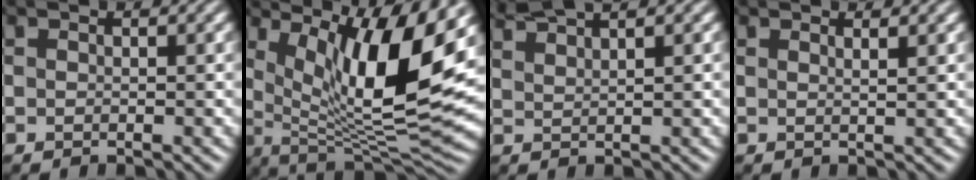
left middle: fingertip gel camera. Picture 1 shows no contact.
{"total": 11.7, "force": [3.6, 3.1, 10.6], "torque": [-0.167, -0.007, 0.068]}
{"total": 3.5, "force": [3.3, 0.3, 1.3], "torque": [-0.015, 0.011, 0.055]}
{"total": 1.1, "force": [0.9, 0.4, 0.6], "torque": [0.000, 0.005, 0.005]}